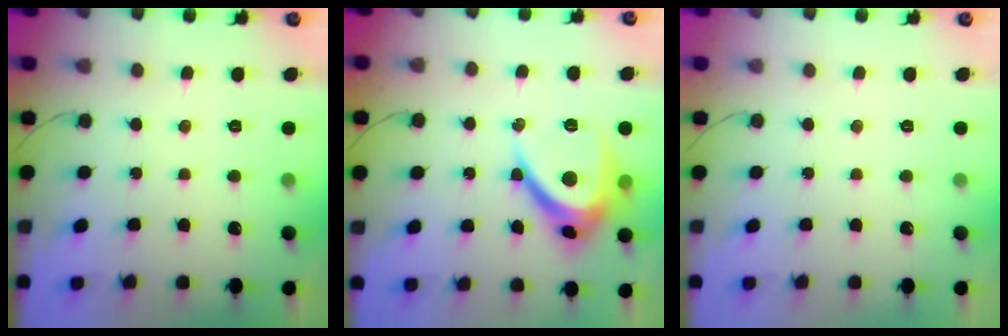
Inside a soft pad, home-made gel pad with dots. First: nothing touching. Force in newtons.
{"total": 11.4, "press": 11.4, "slide": 0.7}
{"total": 0.0}